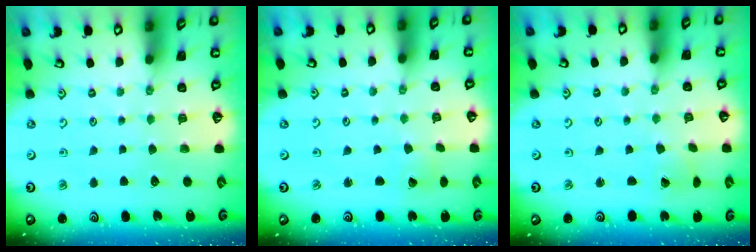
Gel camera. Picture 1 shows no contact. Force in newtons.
{"total": 1.0, "press": 1.0, "slide": 0.1}
{"total": 1.5, "press": 1.5, "slide": 0.3}